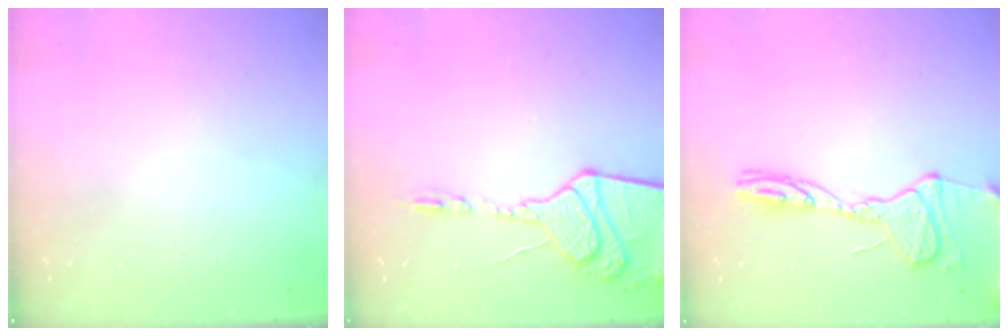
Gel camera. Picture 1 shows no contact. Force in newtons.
{"total": 15.2, "press": 15.1, "slide": 2.1}
{"total": 15.9, "press": 15.8, "slide": 1.6}